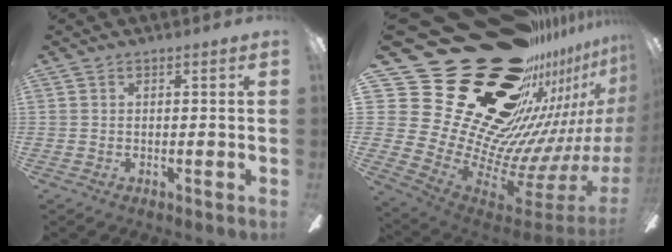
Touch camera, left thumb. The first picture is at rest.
{"total": 41.2, "force": [24.4, 21.1, 25.7], "torque": [-0.375, -0.244, 0.538]}